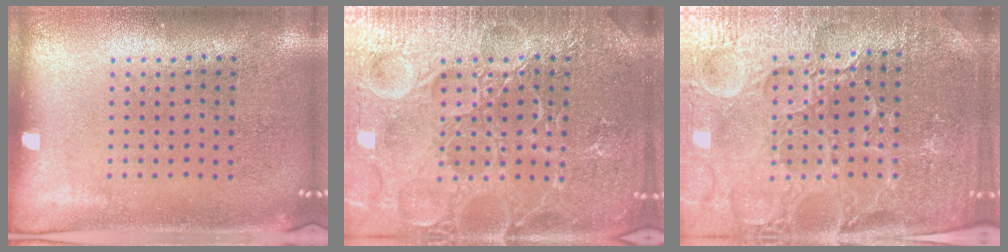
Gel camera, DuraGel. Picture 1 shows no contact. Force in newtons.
{"total": 7.4, "press": 7.4, "slide": 0.9}
{"total": 5.1, "press": 4.8, "slide": 1.8}